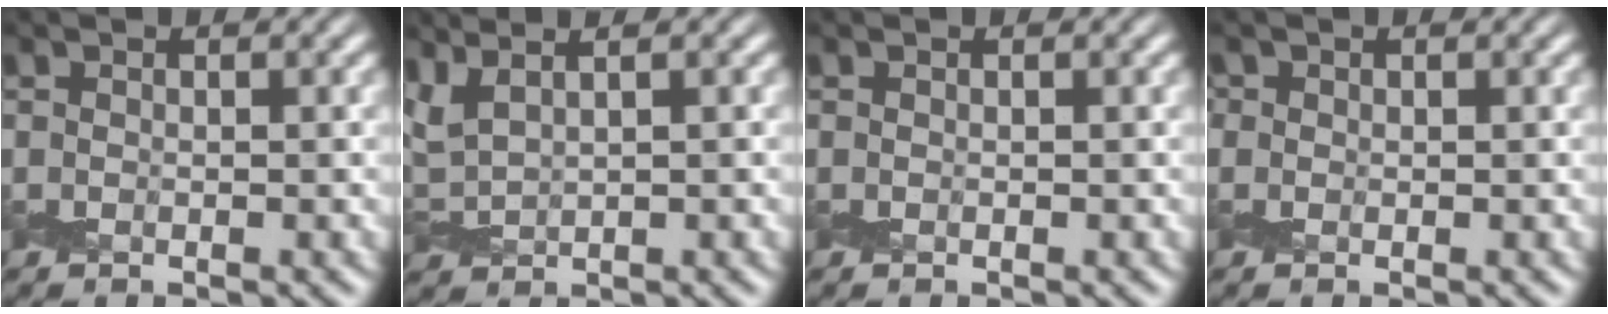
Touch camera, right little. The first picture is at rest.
{"total": 1.7, "force": [1.4, 0.1, 1.0], "torque": [-0.036, 0.009, 0.035]}
{"total": 0.0}
{"total": 0.6, "force": [0.0, 0.6, 0.1], "torque": [-0.002, 0.000, -0.001]}